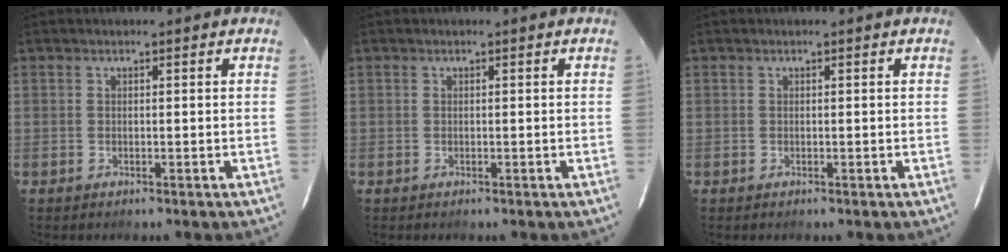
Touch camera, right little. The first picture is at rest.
{"total": 0.0}
{"total": 0.0}